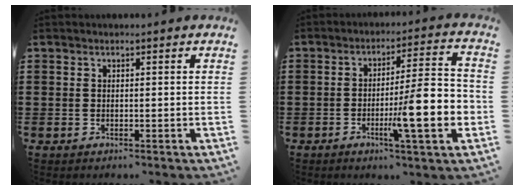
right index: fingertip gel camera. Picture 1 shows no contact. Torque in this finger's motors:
{"motor_torque": [2.14, 0.00, 0.40, 0.21]}